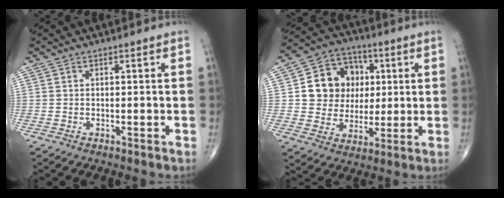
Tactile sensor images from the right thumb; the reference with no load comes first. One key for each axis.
{"total": 13.5, "fx": 2.4, "fy": 11.8, "fz": 6.1, "tx": -0.053, "ty": 0.008, "tz": 0.043}